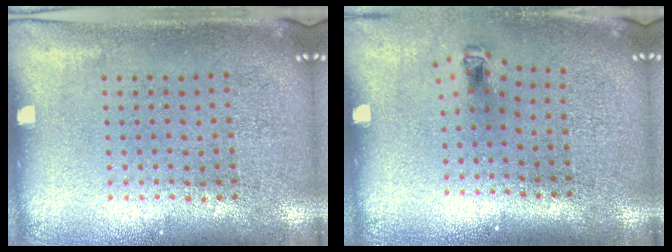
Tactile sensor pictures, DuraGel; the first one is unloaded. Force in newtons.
{"total": 0.6, "press": 0.3, "slide": 0.5}